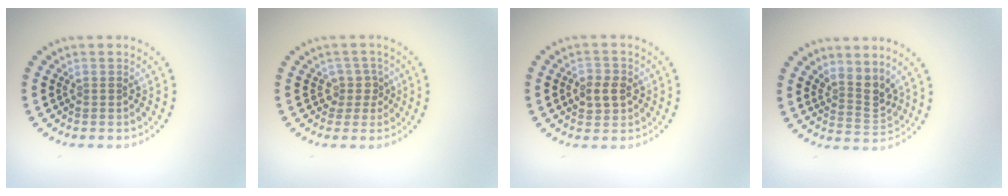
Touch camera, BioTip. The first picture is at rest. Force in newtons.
{"total": 1.9, "press": 1.4, "slide": 1.3}
{"total": 2.6, "press": 2.5, "slide": 0.4}
{"total": 2.8, "press": 2.0, "slide": 2.0}